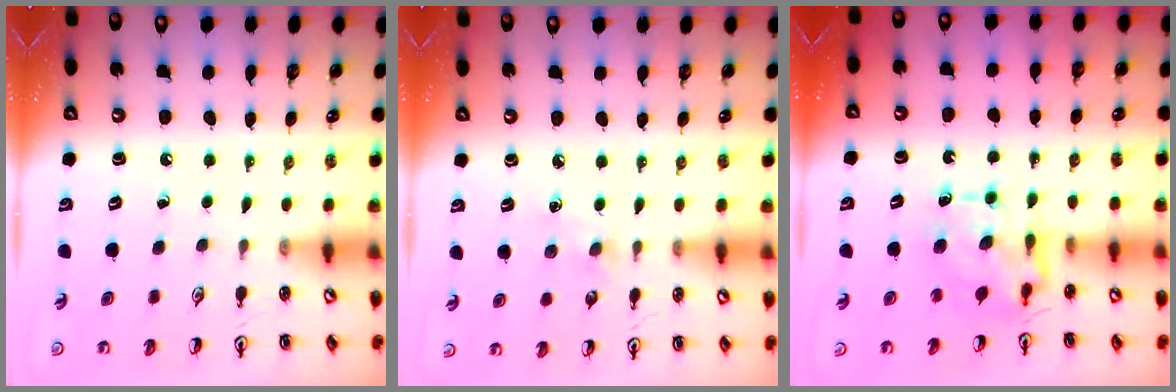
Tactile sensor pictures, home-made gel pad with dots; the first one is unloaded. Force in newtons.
{"total": 3.8, "press": 3.7, "slide": 0.6}
{"total": 7.2, "press": 7.2, "slide": 0.6}